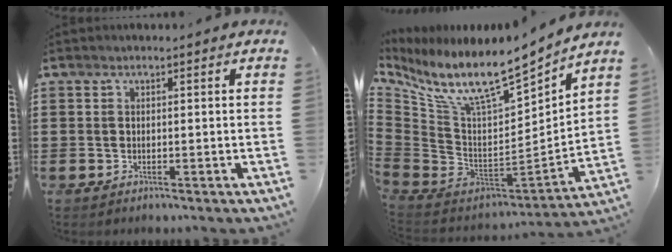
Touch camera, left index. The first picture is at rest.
{"total": 11.0, "force": [8.0, 2.1, 7.3], "torque": [-0.165, -0.077, 0.132]}